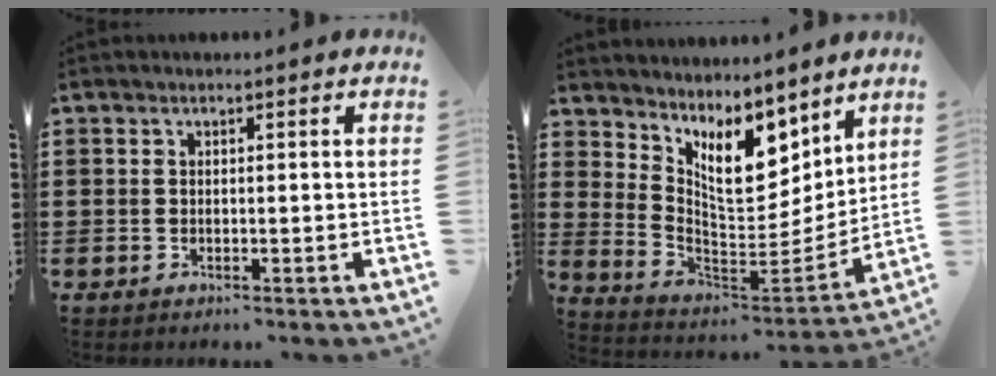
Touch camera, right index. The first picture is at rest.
{"total": 10.1, "force": [6.3, 4.9, 6.1], "torque": [-0.110, -0.043, 0.114]}